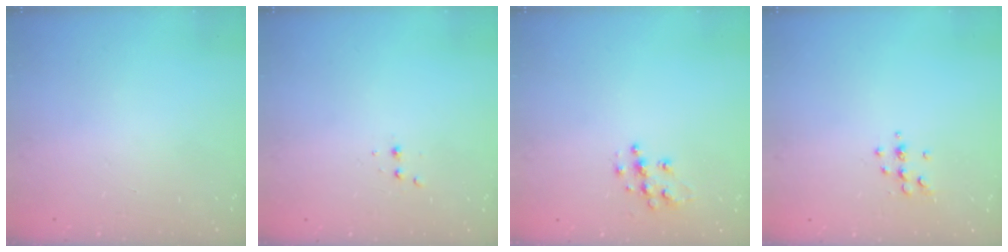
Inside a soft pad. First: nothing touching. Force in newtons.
{"total": 2.5, "press": 2.4, "slide": 0.5}
{"total": 8.9, "press": 8.9, "slide": 0.5}
{"total": 5.0, "press": 4.8, "slide": 1.4}